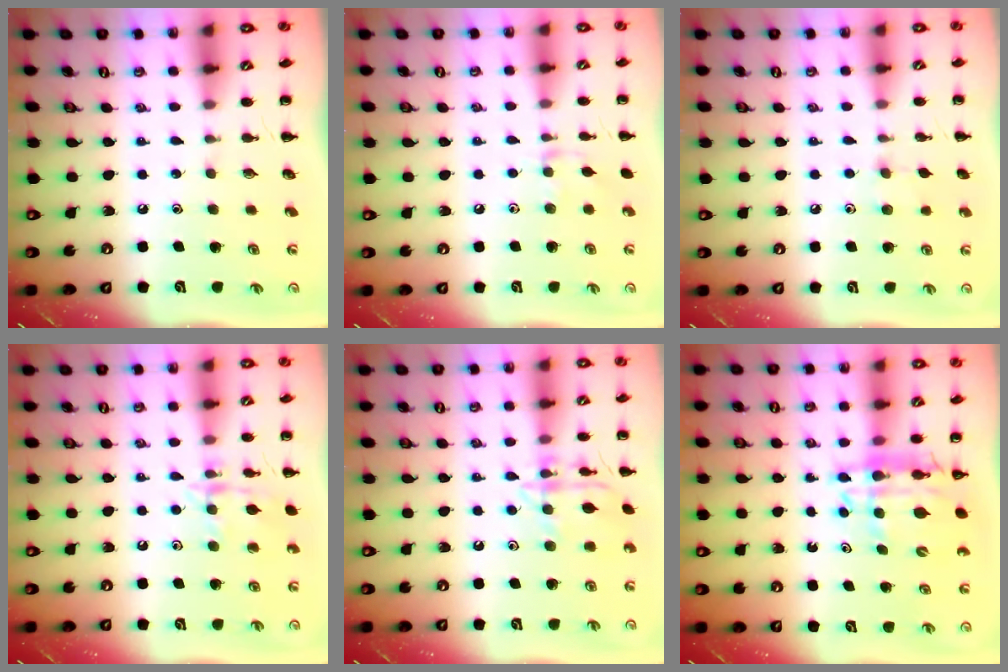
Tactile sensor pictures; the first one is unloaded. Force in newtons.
{"total": 4.9, "press": 4.7, "slide": 1.3}
{"total": 5.9, "press": 5.6, "slide": 2.0}
{"total": 12.5, "press": 12.5, "slide": 1.1}
{"total": 12.9, "press": 12.9, "slide": 0.5}
{"total": 12.2, "press": 11.5, "slide": 4.0}